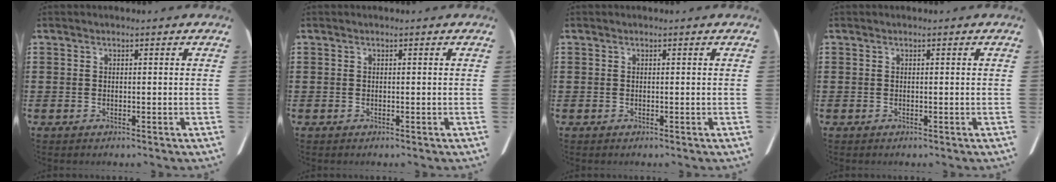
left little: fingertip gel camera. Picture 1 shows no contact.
{"total": 0.0}
{"total": 0.0}
{"total": 0.0}